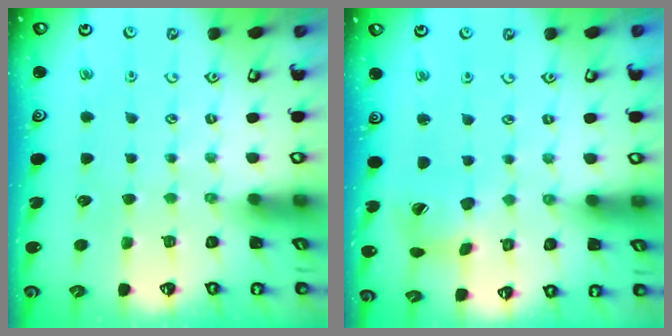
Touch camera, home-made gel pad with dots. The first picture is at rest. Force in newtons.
{"total": 7.7, "press": 7.6, "slide": 1.0}